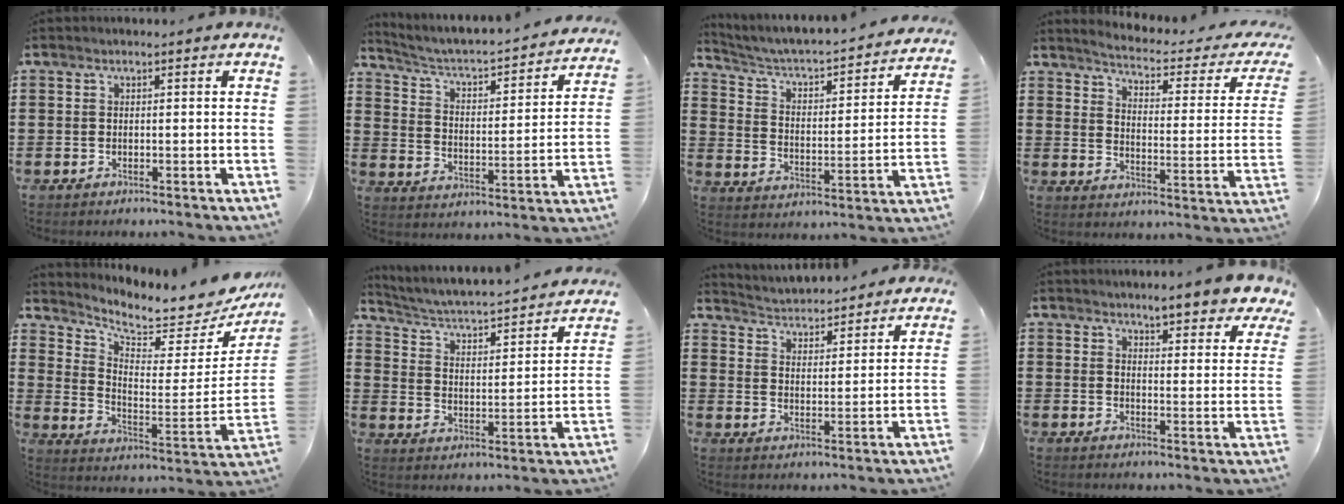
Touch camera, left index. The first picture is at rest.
{"total": 3.1, "force": [2.8, 0.5, 1.3], "torque": [-0.045, -0.032, 0.033]}
{"total": 3.0, "force": [2.7, 0.5, 1.2], "torque": [-0.042, -0.032, 0.031]}
{"total": 2.9, "force": [2.5, -0.4, 1.4], "torque": [-0.047, -0.029, 0.033]}
{"total": 4.5, "force": [4.1, 0.9, 1.6], "torque": [-0.050, -0.048, 0.063]}
{"total": 3.0, "force": [2.8, 0.2, 1.2], "torque": [-0.041, -0.034, 0.035]}
{"total": 3.6, "force": [3.6, -0.1, -0.5], "torque": [-0.014, -0.031, 0.057]}
{"total": 5.6, "force": [5.1, 0.4, 2.1], "torque": [-0.043, -0.022, 0.089]}